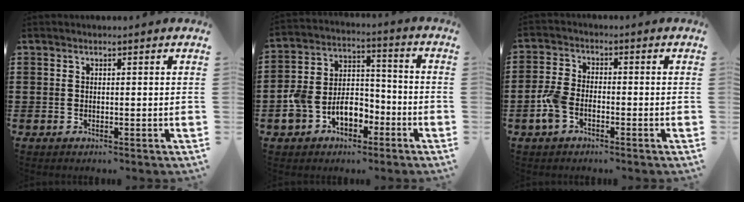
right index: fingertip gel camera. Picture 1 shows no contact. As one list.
[{"total": 8.1, "force": [-3.7, 6.0, 3.9], "torque": [-0.097, 0.023, -0.070]}, {"total": 4.4, "force": [-2.0, 2.4, 3.0], "torque": [-0.088, -0.003, -0.046]}]